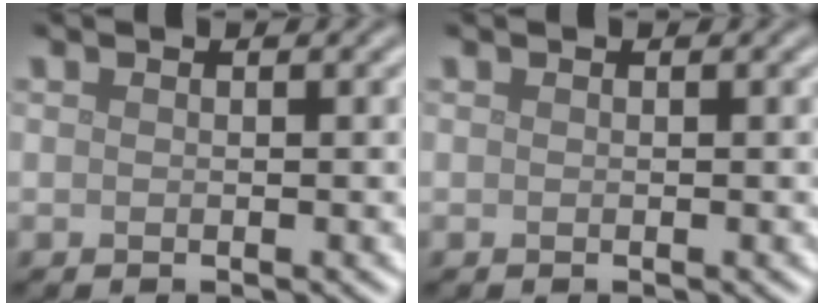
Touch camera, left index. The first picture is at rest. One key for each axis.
{"total": 0.0}